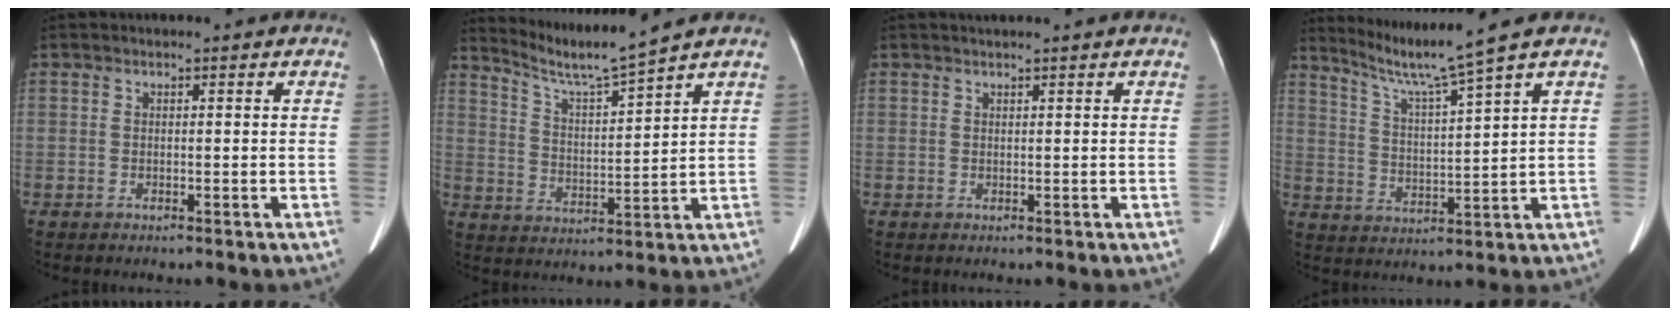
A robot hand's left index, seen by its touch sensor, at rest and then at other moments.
{"total": 7.3, "force": [6.7, -2.4, 1.7], "torque": [-0.047, -0.017, 0.135]}
{"total": 2.0, "force": [1.7, -0.4, 0.9], "torque": [-0.012, 0.021, 0.031]}
{"total": 8.1, "force": [6.6, -3.0, 3.6], "torque": [-0.073, -0.017, 0.129]}